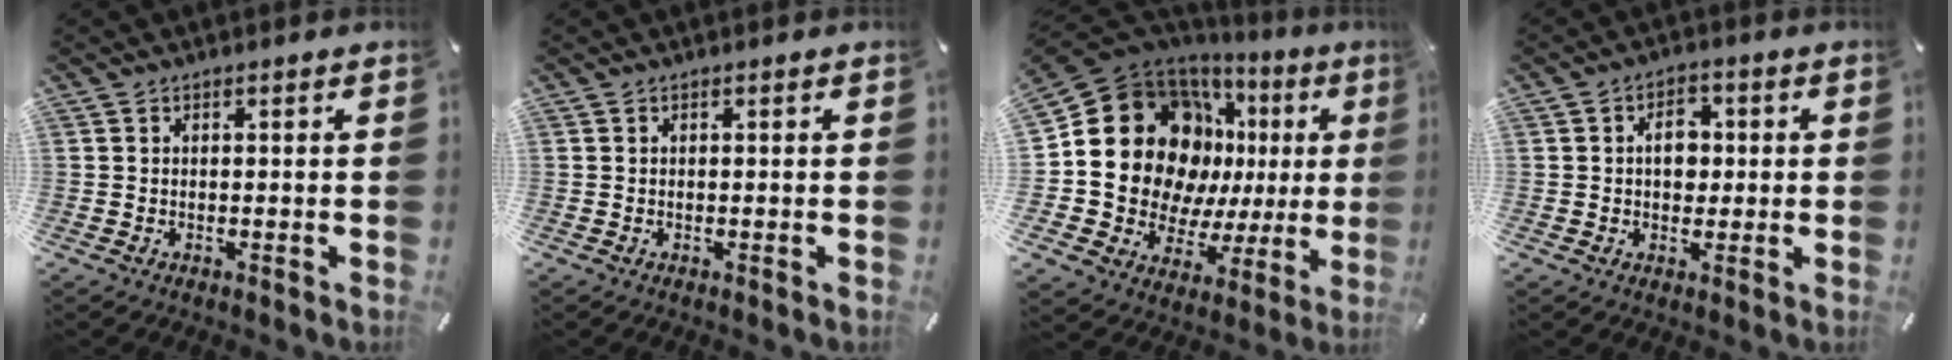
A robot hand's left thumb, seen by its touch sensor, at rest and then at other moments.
{"total": 0.0}
{"total": 22.6, "force": [6.4, 17.4, 12.9], "torque": [-0.222, -0.039, 0.139]}
{"total": 6.1, "force": [0.3, 4.3, 4.3], "torque": [-0.055, -0.001, -0.002]}